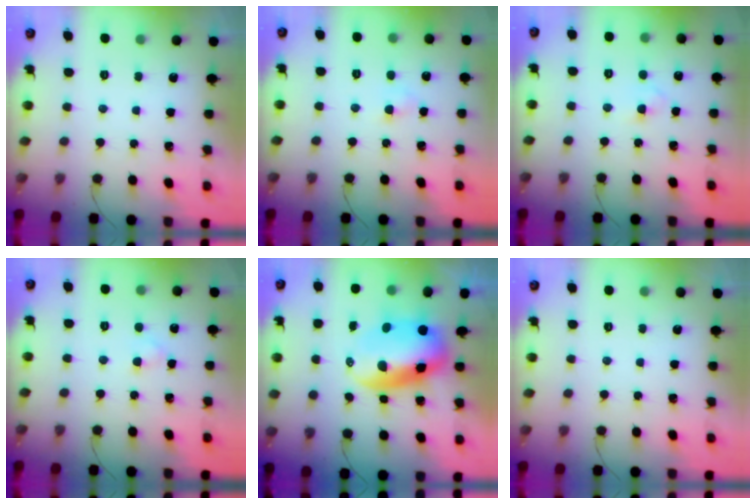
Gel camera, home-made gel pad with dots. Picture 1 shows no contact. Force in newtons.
{"total": 2.5, "press": 2.3, "slide": 1.1}
{"total": 2.2, "press": 2.0, "slide": 0.9}
{"total": 1.9, "press": 1.6, "slide": 1.0}
{"total": 10.3, "press": 9.9, "slide": 2.6}
{"total": 0.0}